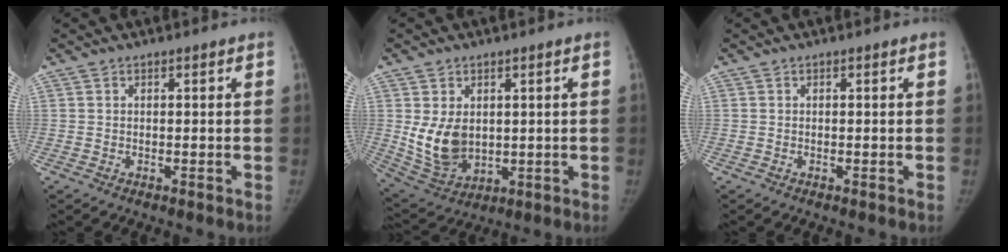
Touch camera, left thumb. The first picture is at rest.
{"total": 10.0, "force": [1.1, 7.1, 7.0], "torque": [-0.110, -0.018, 0.044]}
{"total": 0.0}